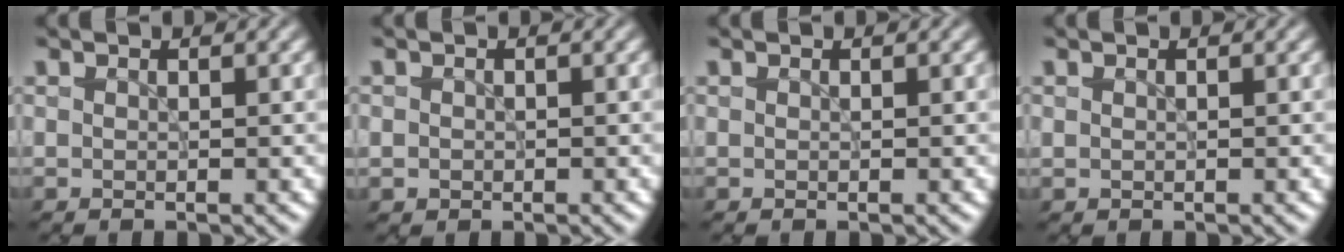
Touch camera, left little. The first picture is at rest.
{"total": 0.7, "force": [-0.1, 0.7, 0.2], "torque": [0.000, -0.003, -0.003]}
{"total": 0.0}
{"total": 0.0}